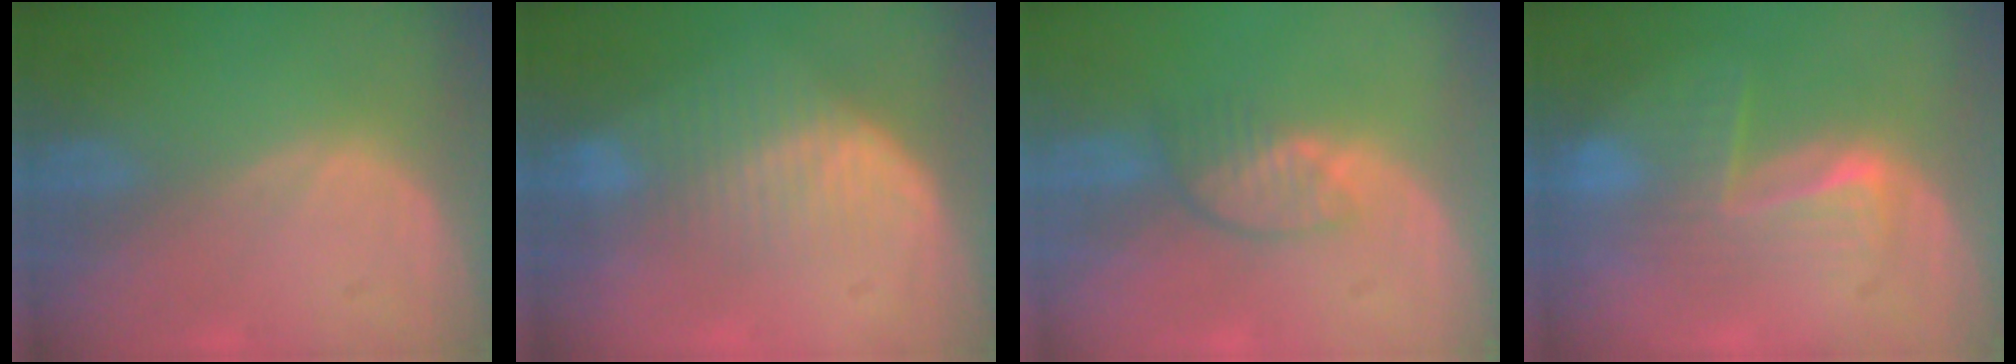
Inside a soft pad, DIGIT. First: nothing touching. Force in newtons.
{"total": 7.1, "press": 6.5, "slide": 2.8}
{"total": 3.7, "press": 3.4, "slide": 1.5}
{"total": 6.8, "press": 6.6, "slide": 1.5}